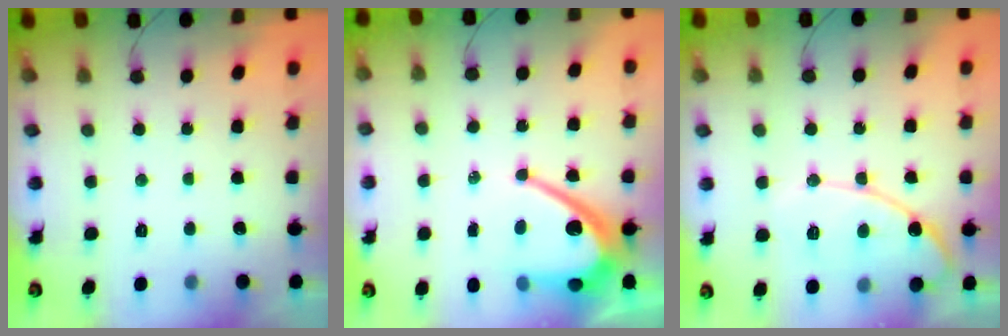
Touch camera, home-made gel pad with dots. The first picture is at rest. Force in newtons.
{"total": 12.8, "press": 12.8, "slide": 0.9}
{"total": 13.9, "press": 13.9, "slide": 1.1}